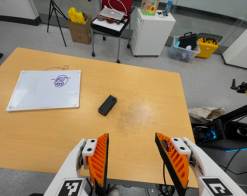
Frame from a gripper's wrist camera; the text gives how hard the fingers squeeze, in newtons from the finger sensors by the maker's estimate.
{"total": 0.0}